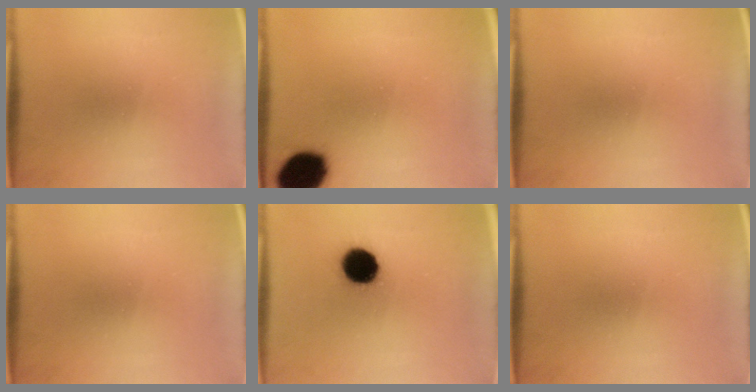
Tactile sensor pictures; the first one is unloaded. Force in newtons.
{"total": 13.4}
{"total": 0.0}
{"total": 0.0}
{"total": 11.8}
{"total": 0.0}